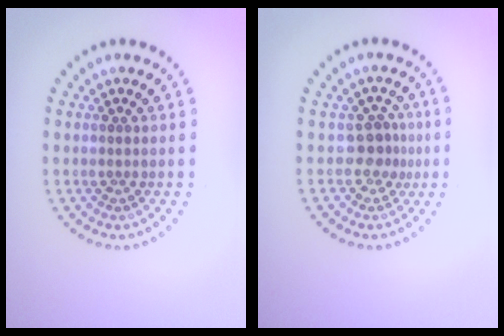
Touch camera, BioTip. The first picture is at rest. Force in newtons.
{"total": 2.3, "press": 1.6, "slide": 1.6}